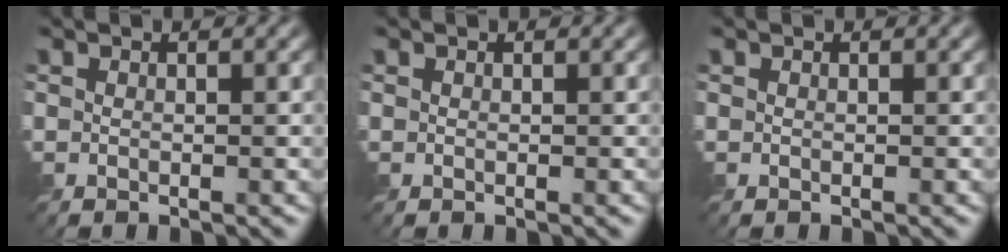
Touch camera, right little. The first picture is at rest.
{"total": 0.0}
{"total": 0.0}